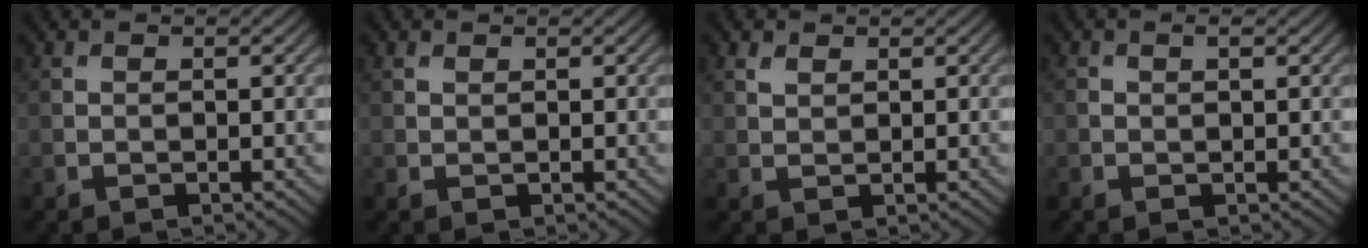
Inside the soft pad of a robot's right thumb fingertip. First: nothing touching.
{"total": 0.6, "force": [0.5, 0.3, 0.2], "torque": [-0.005, 0.000, 0.011]}
{"total": 1.2, "force": [0.9, 0.7, 0.5], "torque": [-0.013, -0.001, 0.019]}
{"total": 1.2, "force": [0.4, 0.5, 1.0], "torque": [-0.019, 0.000, 0.007]}